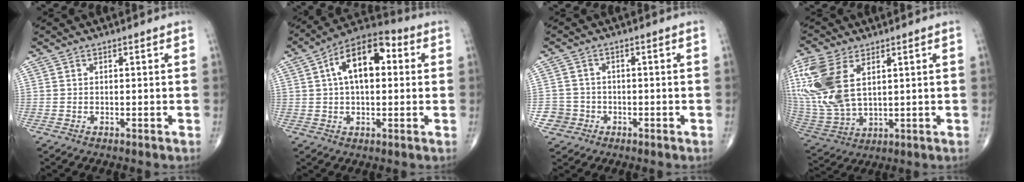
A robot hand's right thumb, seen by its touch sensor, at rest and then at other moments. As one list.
[{"total": 13.1, "force": [2.5, 7.0, 10.8], "torque": [-0.165, 0.030, 0.030]}, {"total": 3.8, "force": [-1.5, 3.5, -0.1], "torque": [0.019, 0.015, -0.032]}, {"total": 17.9, "force": [5.4, 10.0, 13.8], "torque": [-0.328, -0.017, 0.114]}]